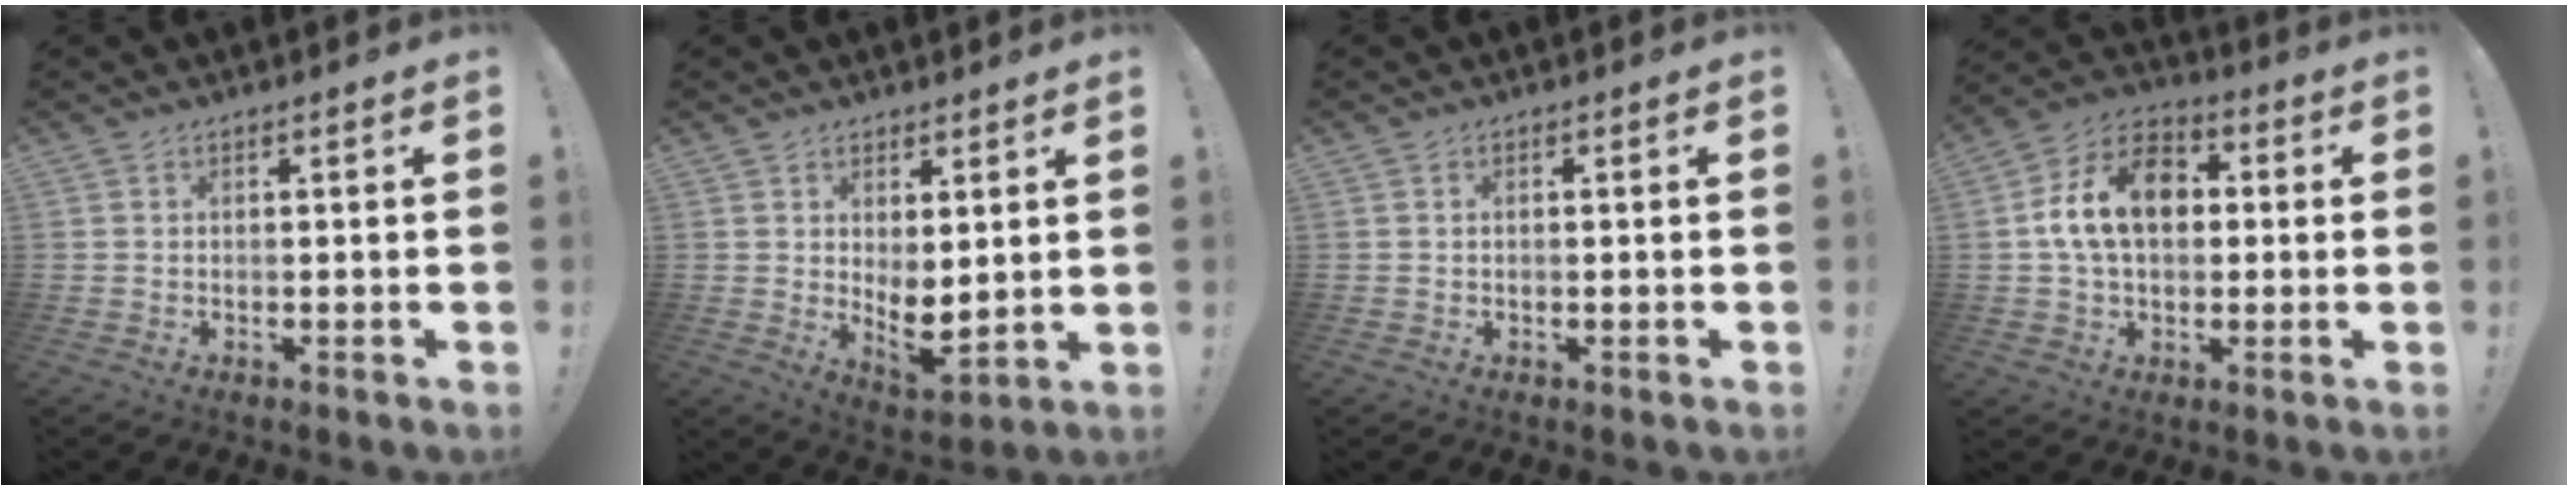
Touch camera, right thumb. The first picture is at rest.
{"total": 6.1, "force": [2.1, 2.8, 5.0], "torque": [-0.053, -0.034, 0.047]}
{"total": 0.0}
{"total": 16.1, "force": [2.5, 11.4, 11.0], "torque": [-0.182, 0.012, 0.048]}